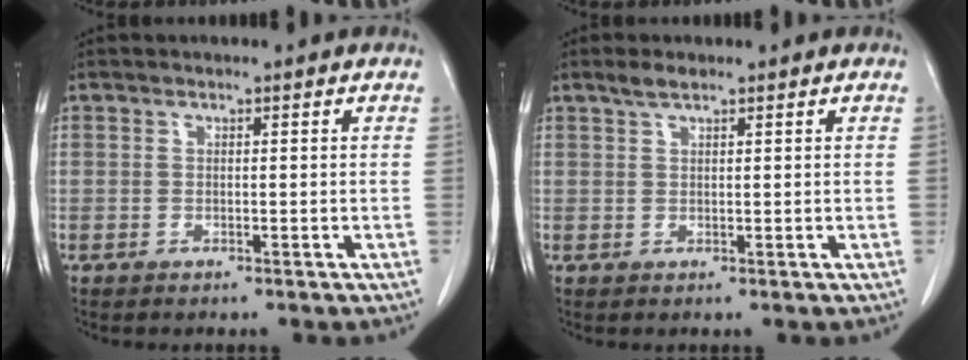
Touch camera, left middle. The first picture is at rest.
{"total": 1.8, "force": [1.4, 0.3, 1.1], "torque": [-0.027, 0.005, 0.030]}